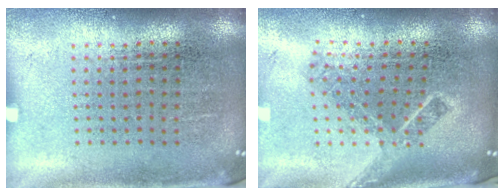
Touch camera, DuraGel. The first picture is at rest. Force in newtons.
{"total": 1.9, "press": 1.4, "slide": 1.4}